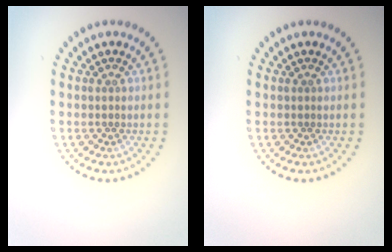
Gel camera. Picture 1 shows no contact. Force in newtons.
{"total": 0.0}